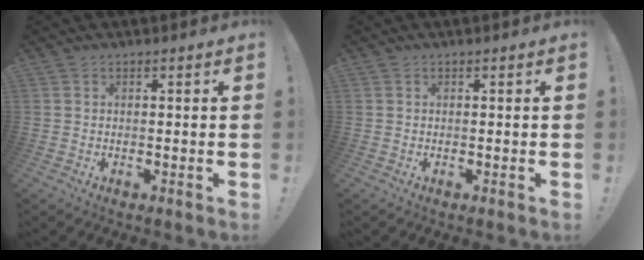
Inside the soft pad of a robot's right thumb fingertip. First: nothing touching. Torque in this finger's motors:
{"motor_torque": [0.00, 0.00, 0.00, 0.00, 0.00]}